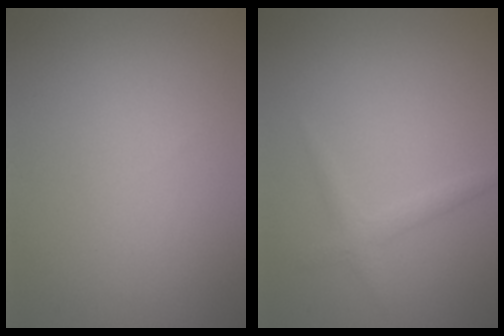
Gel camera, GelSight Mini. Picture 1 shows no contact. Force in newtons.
{"total": 1.4, "press": 1.4, "slide": 0.0}